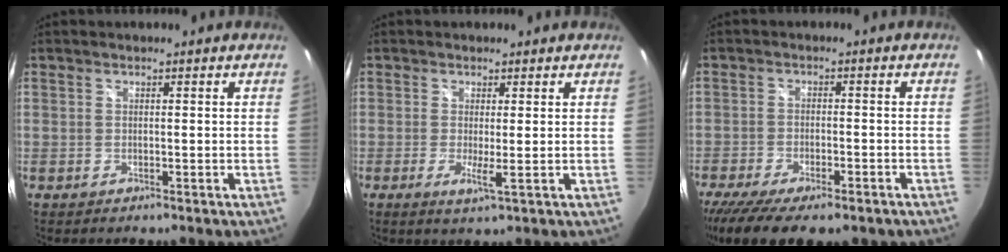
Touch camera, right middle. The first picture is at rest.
{"total": 2.7, "force": [-0.2, -0.3, 2.7], "torque": [-0.051, -0.008, -0.005]}
{"total": 15.2, "force": [-11.4, 4.9, 8.9], "torque": [-0.194, -0.053, -0.175]}